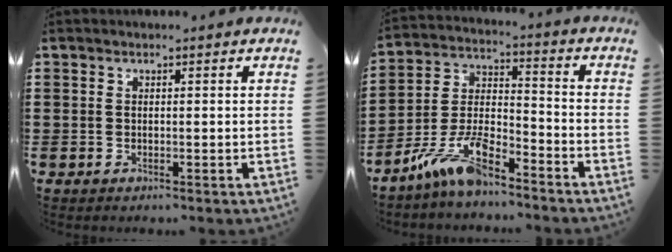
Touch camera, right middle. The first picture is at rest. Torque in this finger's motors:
{"motor_torque": [2.08, -0.04, 0.28, 0.16]}